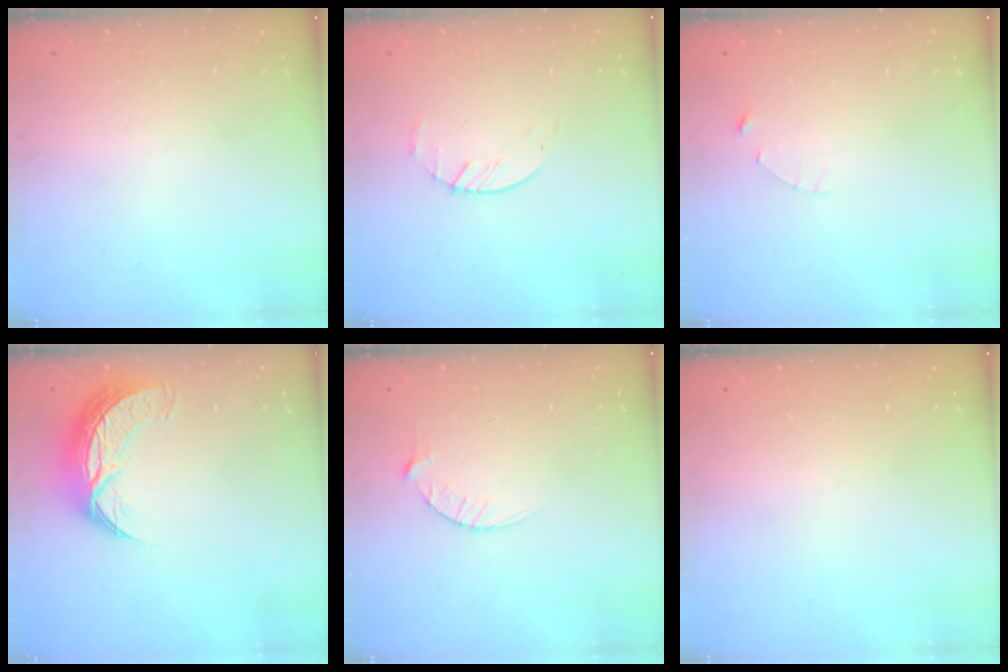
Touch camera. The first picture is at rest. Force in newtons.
{"total": 2.2, "press": 2.2, "slide": 0.3}
{"total": 1.2, "press": 1.1, "slide": 0.2}
{"total": 10.3, "press": 10.2, "slide": 0.7}
{"total": 3.0, "press": 3.0, "slide": 0.4}
{"total": 0.0}